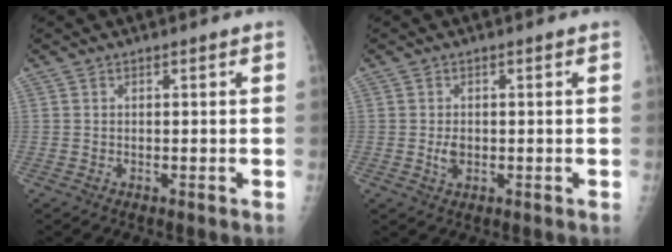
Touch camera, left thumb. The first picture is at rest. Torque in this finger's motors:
{"motor_torque": [0.35, 0.49, 0.58, 0.11, 0.00]}